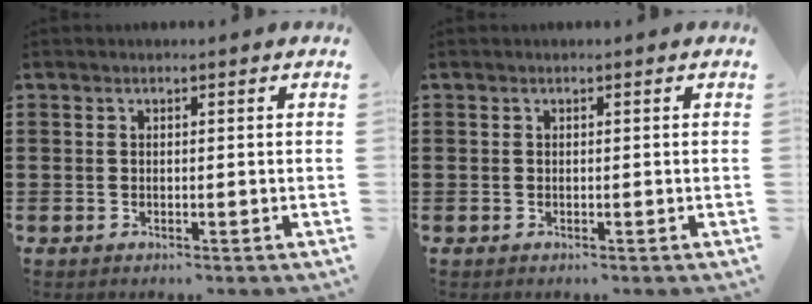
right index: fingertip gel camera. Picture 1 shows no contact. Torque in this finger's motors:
{"motor_torque": [0.61, 1.15, 0.00, 0.00]}